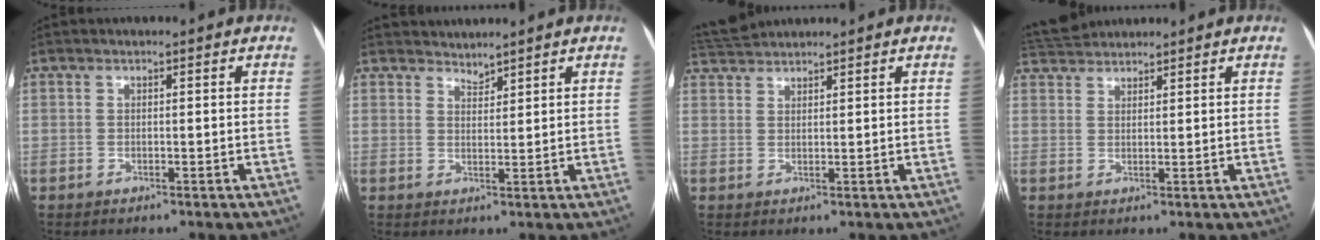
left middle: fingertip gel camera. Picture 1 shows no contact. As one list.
[{"total": 3.0, "force": [2.9, 0.5, -0.2], "torque": [0.006, 0.010, 0.053]}, {"total": 4.4, "force": [4.4, 0.1, 0.6], "torque": [-0.016, 0.030, 0.085]}, {"total": 5.4, "force": [5.3, 1.0, 0.9], "torque": [-0.020, 0.036, 0.097]}]